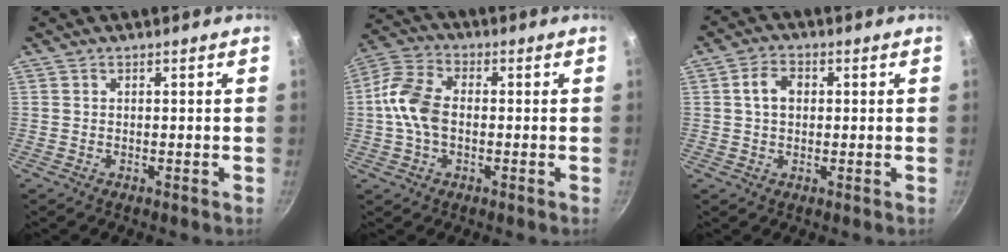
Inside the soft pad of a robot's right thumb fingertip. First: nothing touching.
{"total": 9.9, "force": [-0.6, 6.4, 7.5], "torque": [-0.148, 0.028, -0.025]}
{"total": 4.7, "force": [0.7, 3.4, 3.2], "torque": [-0.045, 0.012, 0.007]}